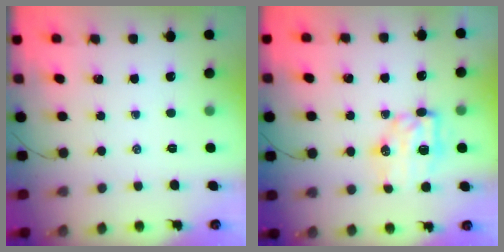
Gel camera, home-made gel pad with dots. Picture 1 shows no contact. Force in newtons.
{"total": 7.8, "press": 7.7, "slide": 1.0}